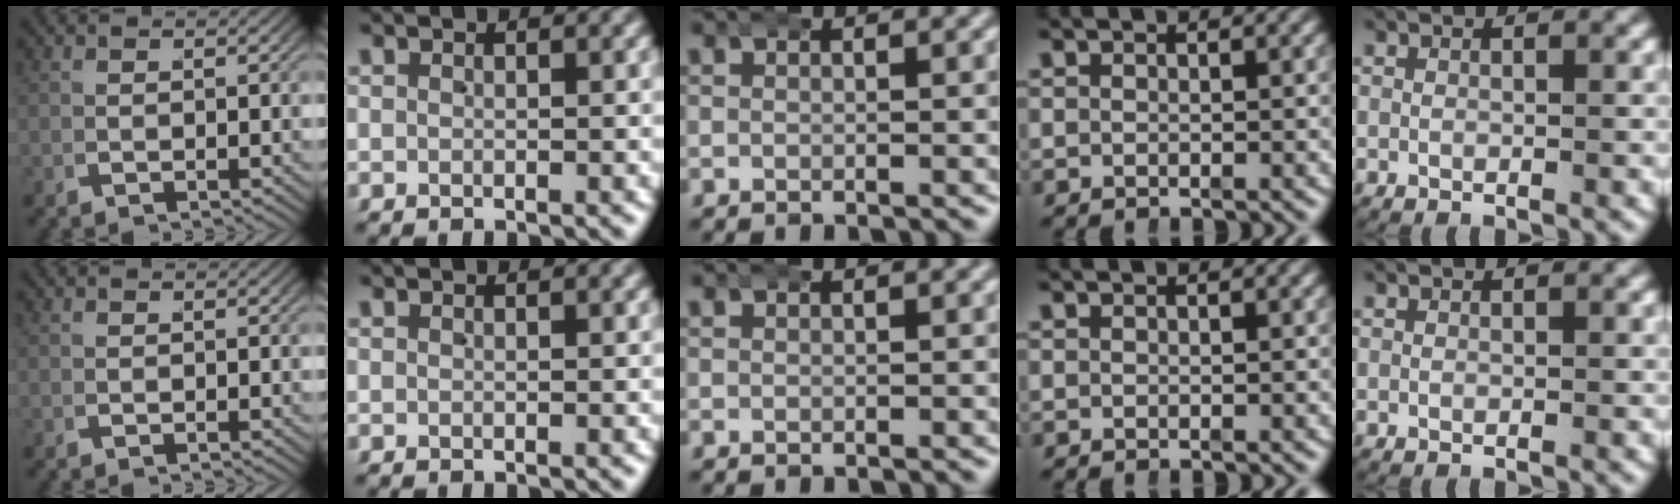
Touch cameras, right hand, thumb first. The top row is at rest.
{}